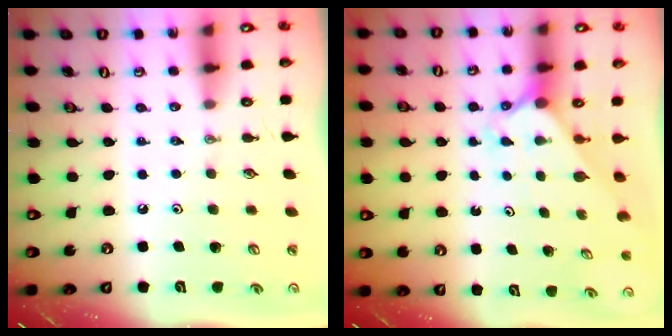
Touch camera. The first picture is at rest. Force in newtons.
{"total": 1.8, "press": 1.8, "slide": 0.1}